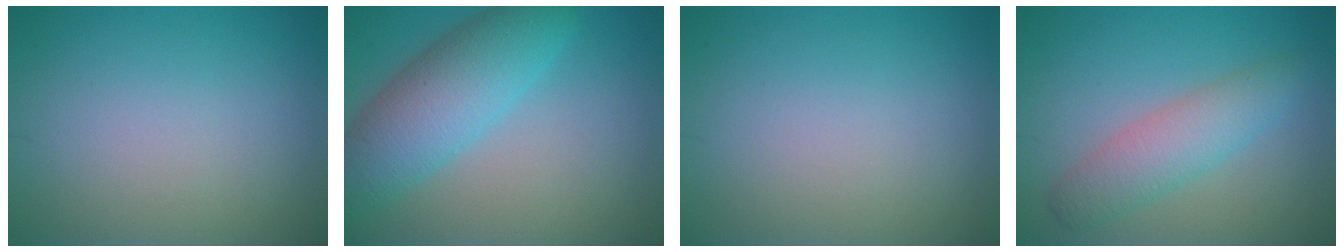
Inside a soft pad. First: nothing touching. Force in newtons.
{"total": 7.3, "press": 7.3, "slide": 0.0}
{"total": 0.0}
{"total": 3.9, "press": 3.9, "slide": 0.0}